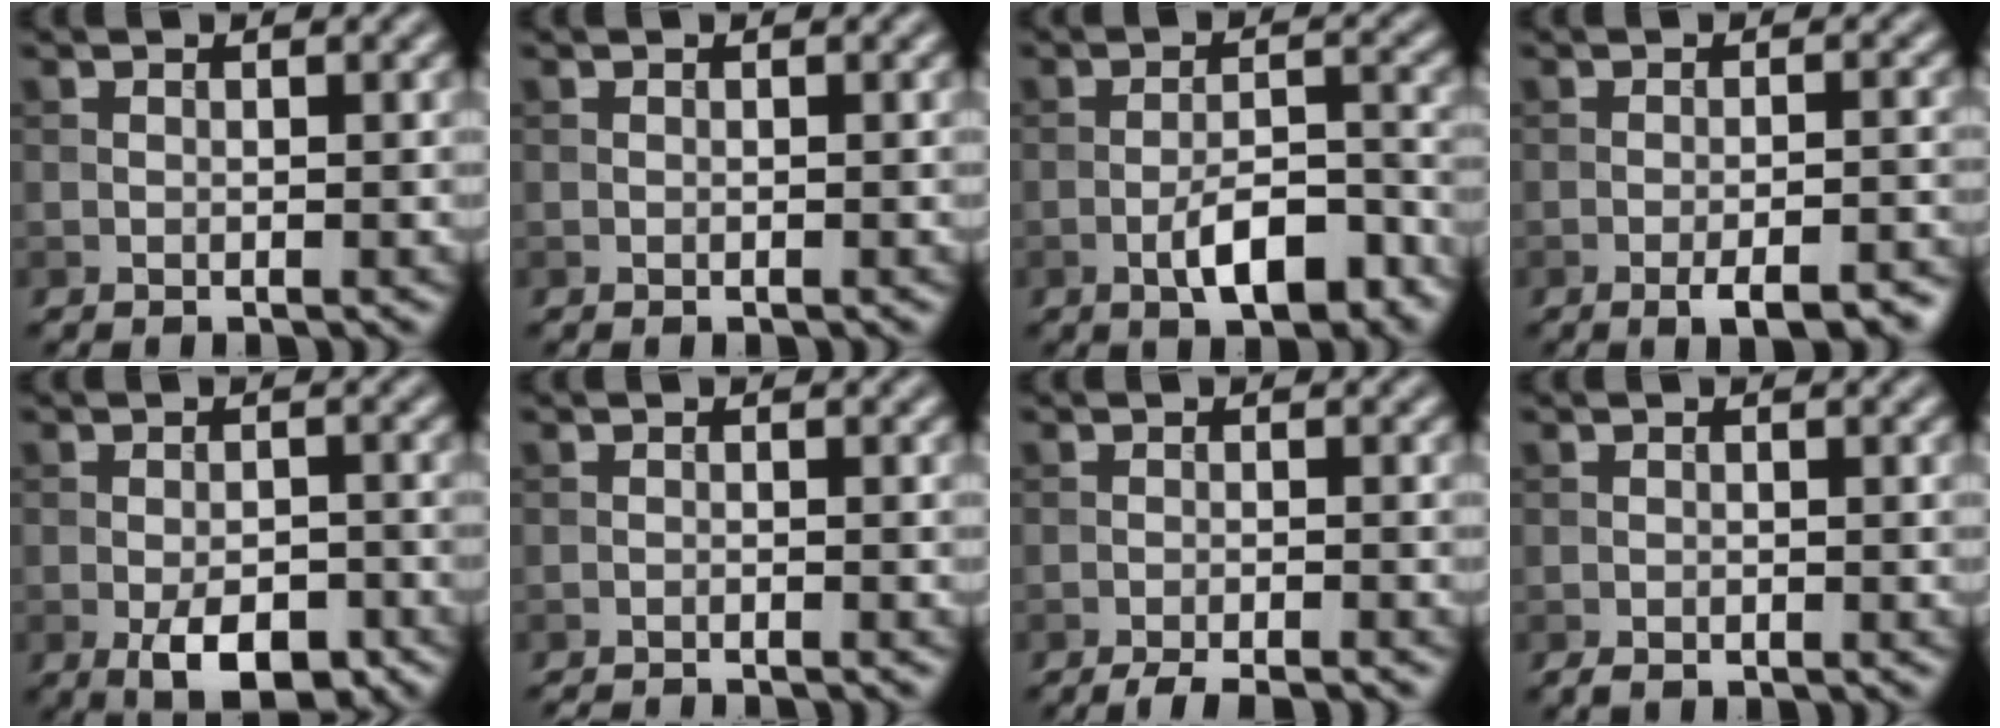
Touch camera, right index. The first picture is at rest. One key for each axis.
{"total": 0.0}
{"total": 6.1, "fx": -3.0, "fy": 2.2, "fz": 4.8, "tx": -0.077, "ty": 0.006, "tz": -0.045}
{"total": 5.0, "fx": -3.1, "fy": 1.4, "fz": 3.6, "tx": -0.058, "ty": -0.002, "tz": -0.037}
{"total": 5.5, "fx": -2.7, "fy": 2.6, "fz": 4.0, "tx": -0.061, "ty": -0.005, "tz": -0.044}
{"total": 2.6, "fx": -2.4, "fy": 0.3, "fz": 0.8, "tx": -0.013, "ty": -0.005, "tz": -0.039}
{"total": 2.9, "fx": -2.3, "fy": 0.4, "fz": 1.7, "tx": -0.024, "ty": 0.001, "tz": -0.044}
{"total": 0.9, "fx": -0.7, "fy": 0.4, "fz": 0.5, "tx": -0.005, "ty": -0.002, "tz": -0.011}